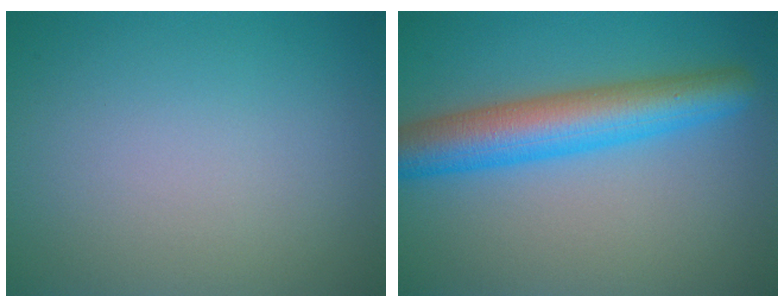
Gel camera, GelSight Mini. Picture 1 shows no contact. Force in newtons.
{"total": 7.0, "press": 7.0, "slide": 0.2}